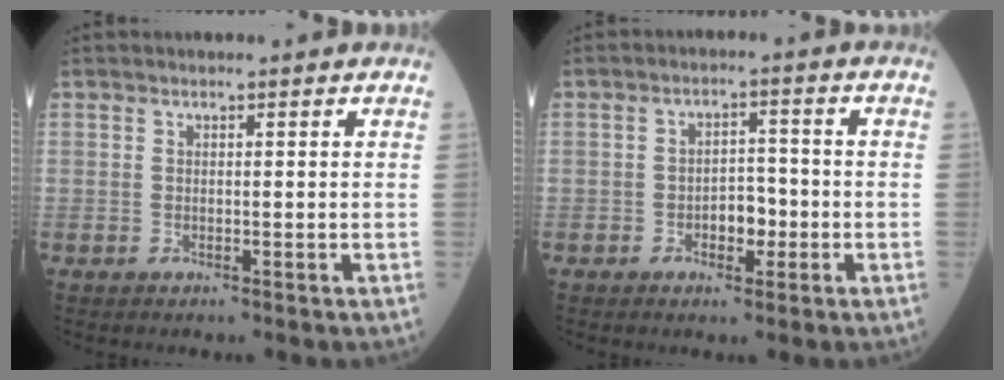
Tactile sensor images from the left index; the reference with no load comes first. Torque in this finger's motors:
{"motor_torque": [0.21, -0.10, 0.07, 0.02]}